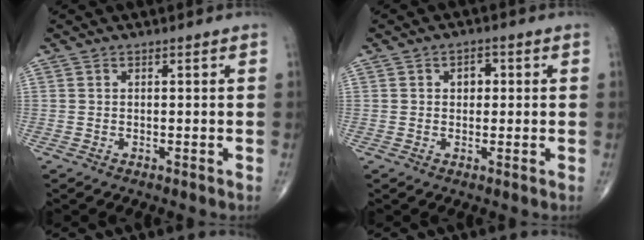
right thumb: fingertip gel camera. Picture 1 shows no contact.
{"total": 2.8, "force": [0.5, 2.1, 1.8], "torque": [-0.012, 0.005, 0.002]}